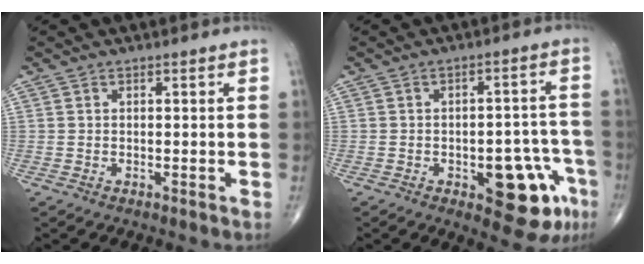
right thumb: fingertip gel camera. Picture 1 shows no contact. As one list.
[{"total": 12.7, "force": [-5.3, 5.6, 10.1], "torque": [-0.084, 0.034, -0.058]}]